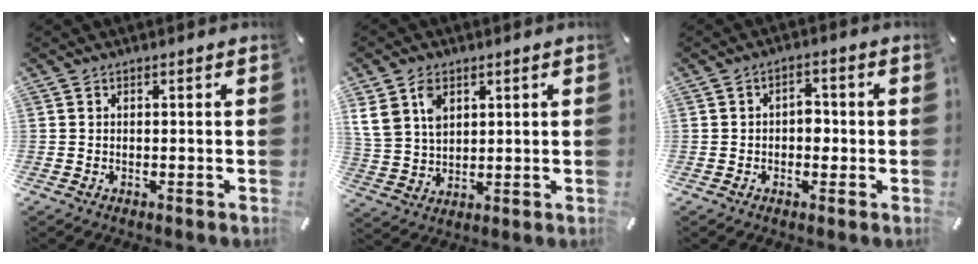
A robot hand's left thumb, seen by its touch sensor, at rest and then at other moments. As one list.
[{"total": 8.8, "force": [3.7, 6.5, 4.7], "torque": [-0.121, 0.002, 0.068]}, {"total": 3.8, "force": [-0.4, 2.6, 2.7], "torque": [-0.036, 0.004, -0.012]}]